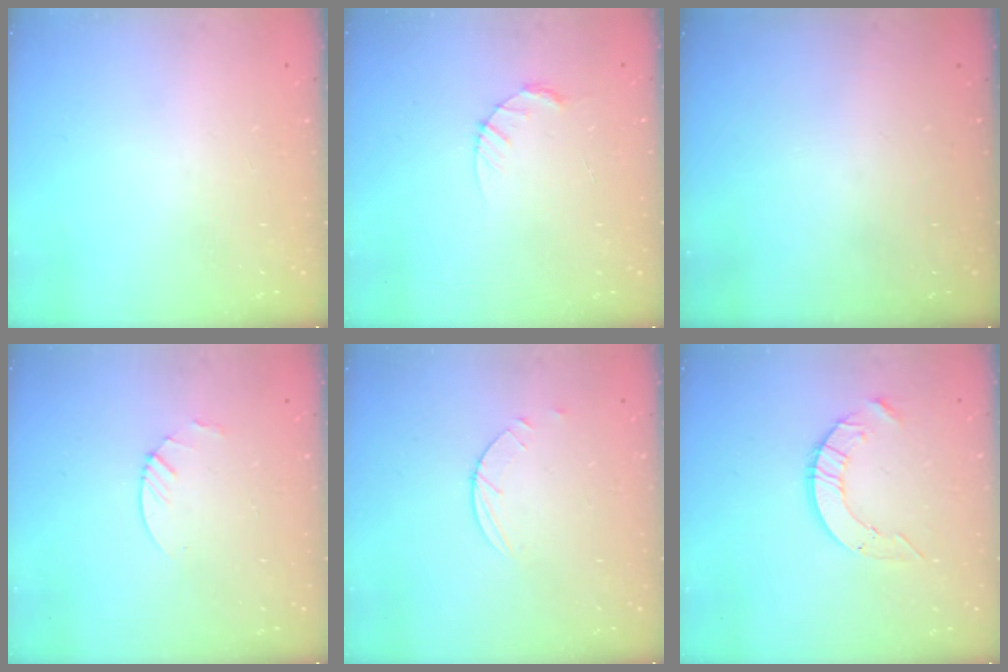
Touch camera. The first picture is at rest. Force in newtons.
{"total": 3.7, "press": 3.6, "slide": 0.4}
{"total": 0.0}
{"total": 3.0, "press": 3.0, "slide": 0.3}
{"total": 2.5, "press": 2.4, "slide": 0.3}
{"total": 7.0, "press": 7.0, "slide": 0.4}